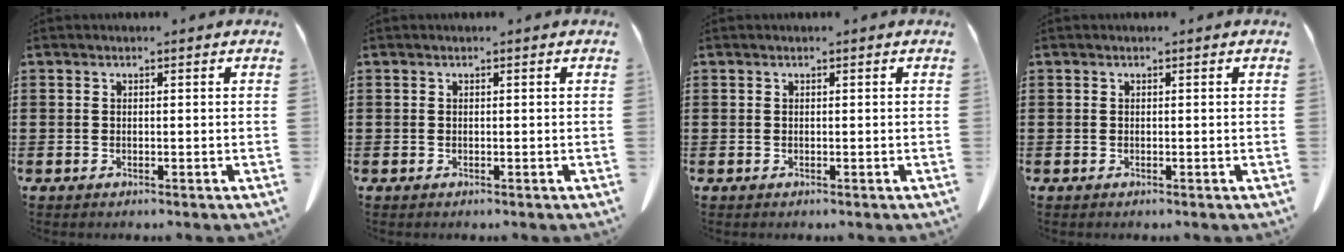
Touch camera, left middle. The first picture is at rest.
{"total": 0.0}
{"total": 0.0}
{"total": 0.0}